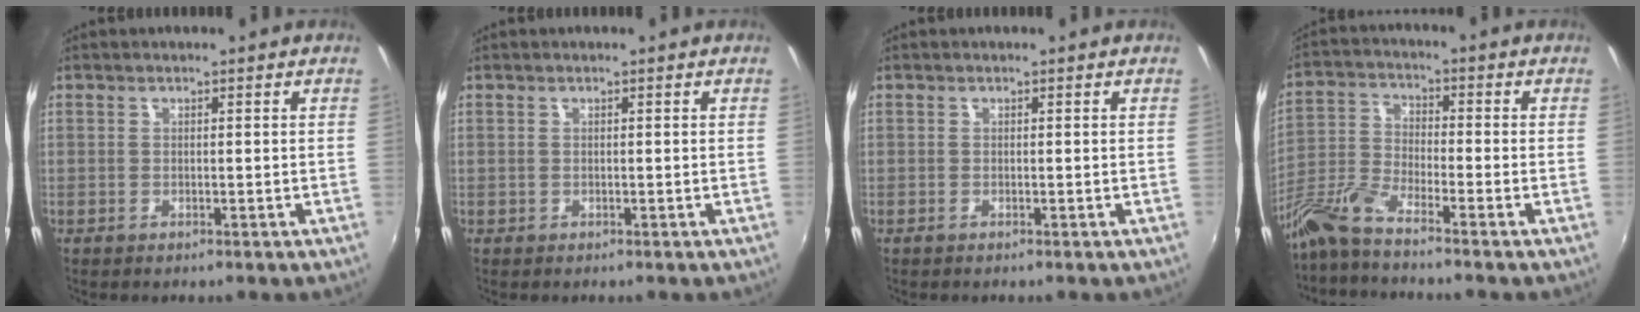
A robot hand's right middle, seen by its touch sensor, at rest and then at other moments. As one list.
[{"total": 0.0}, {"total": 0.0}, {"total": 7.0, "force": [-5.9, 0.1, 3.7], "torque": [-0.085, -0.005, -0.126]}]